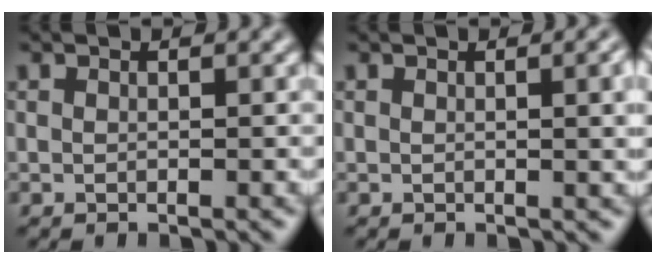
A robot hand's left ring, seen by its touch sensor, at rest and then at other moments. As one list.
[{"total": 2.7, "force": [0.4, 0.9, 2.5], "torque": [-0.024, 0.004, 0.002]}]